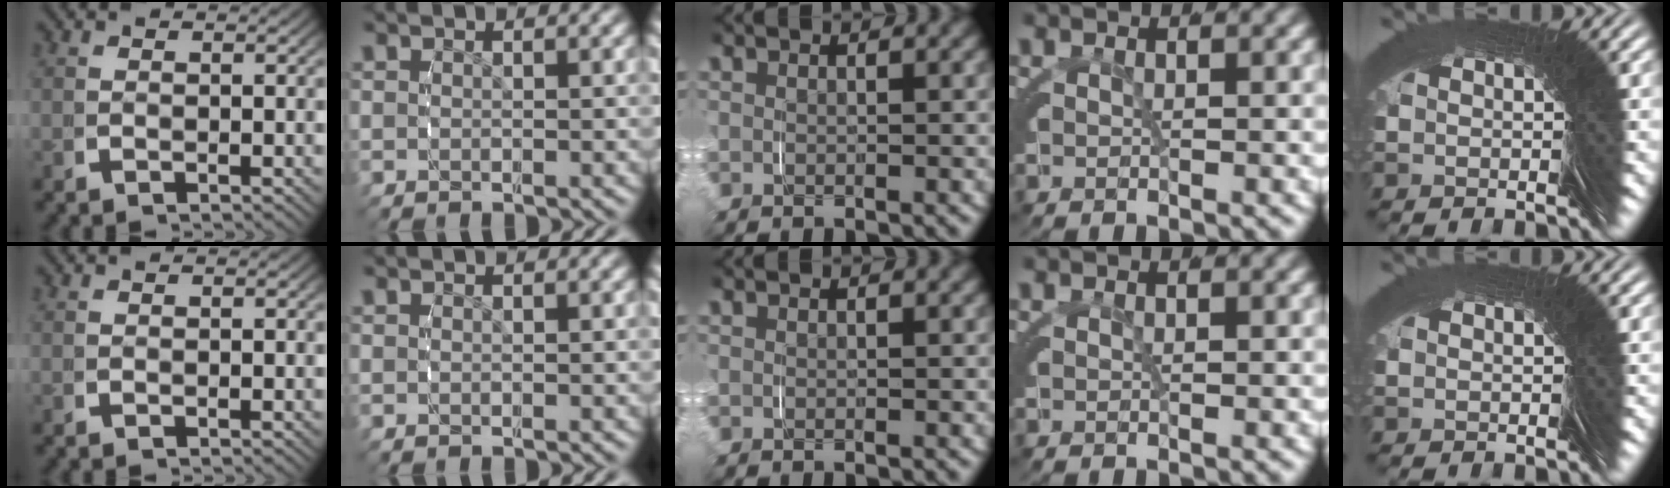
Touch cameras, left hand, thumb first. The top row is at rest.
{}